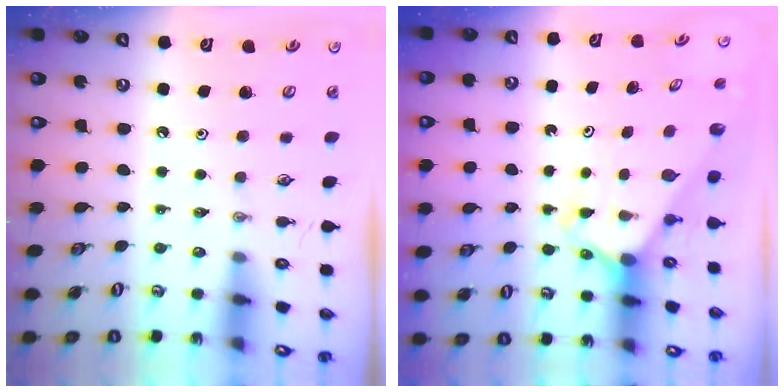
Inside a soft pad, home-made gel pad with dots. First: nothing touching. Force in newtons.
{"total": 2.4, "press": 2.4, "slide": 0.2}